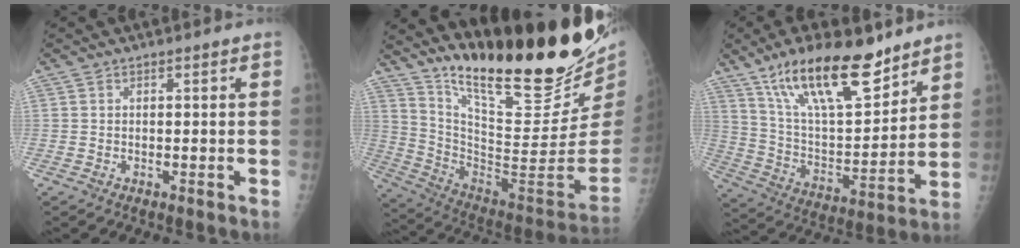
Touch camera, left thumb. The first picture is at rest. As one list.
[{"total": 30.1, "force": [22.5, 6.3, 19.0], "torque": [-0.270, -0.142, 0.349]}, {"total": 21.8, "force": [14.8, 7.6, 14.1], "torque": [-0.208, -0.066, 0.264]}]